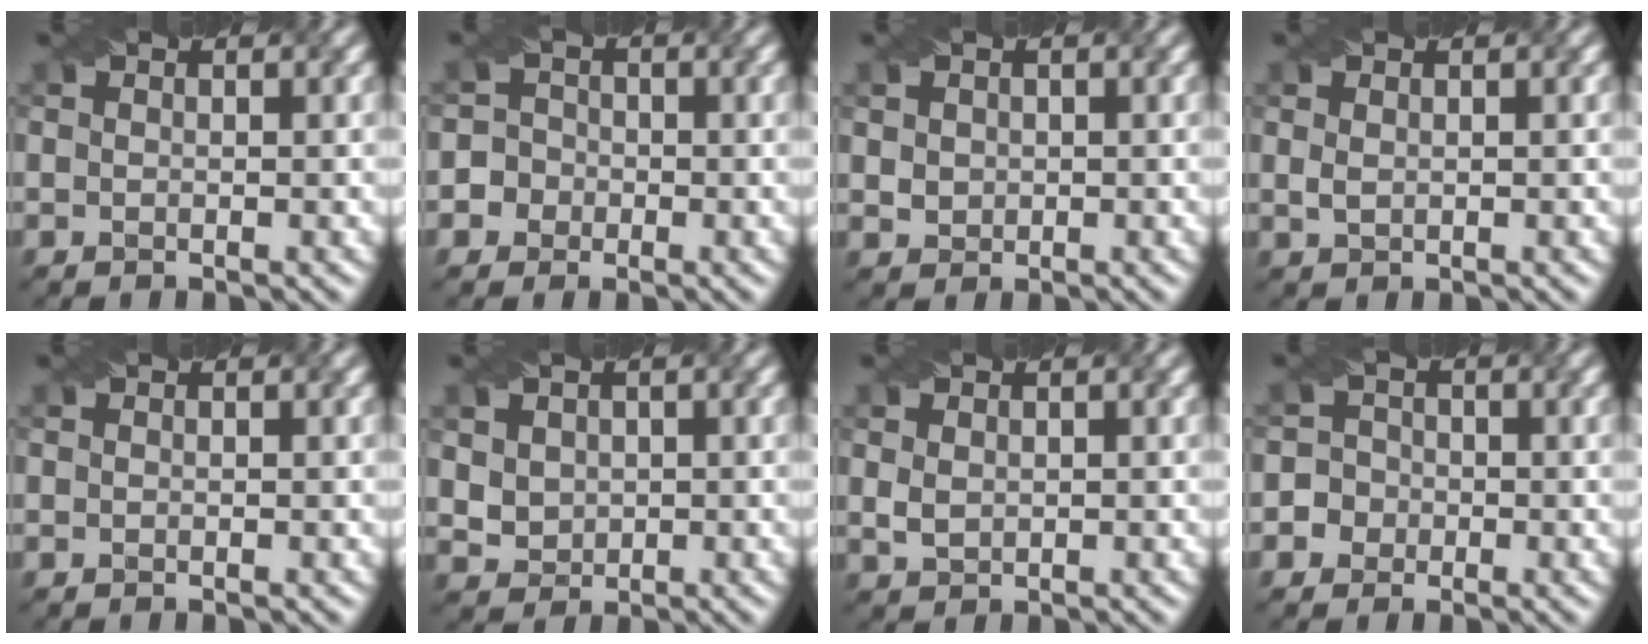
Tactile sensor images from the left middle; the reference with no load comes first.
{"total": 3.6, "force": [-1.4, 3.3, 0.3], "torque": [0.019, 0.015, -0.045]}
{"total": 1.5, "force": [0.5, 1.4, 0.5], "torque": [-0.014, 0.009, 0.017]}
{"total": 0.9, "force": [0.2, 0.7, 0.6], "torque": [-0.017, 0.003, 0.006]}
{"total": 0.0}
{"total": 3.1, "force": [1.1, 2.7, 1.2], "torque": [-0.036, 0.011, 0.029]}
{"total": 1.5, "force": [0.3, 1.2, 0.9], "torque": [-0.021, 0.001, 0.009]}
{"total": 3.3, "force": [-1.2, 3.1, 0.3], "torque": [0.020, 0.015, -0.041]}